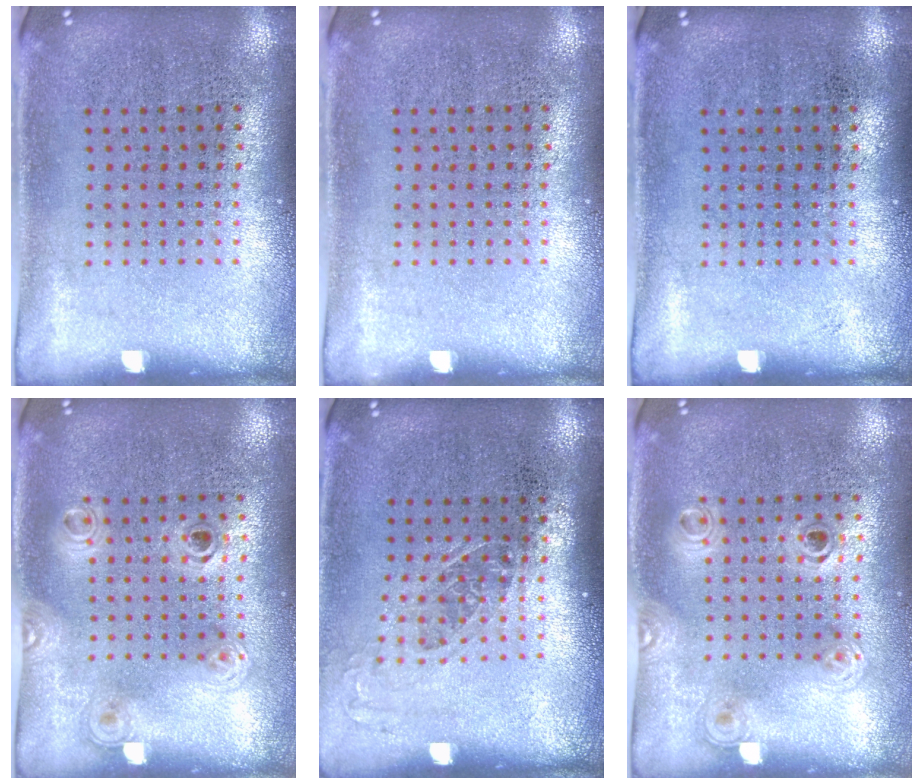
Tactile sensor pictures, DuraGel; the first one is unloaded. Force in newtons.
{"total": 0.0}
{"total": 0.0}
{"total": 1.2, "press": 1.0, "slide": 0.7}
{"total": 1.2, "press": 0.9, "slide": 0.7}
{"total": 1.2, "press": 1.0, "slide": 0.7}